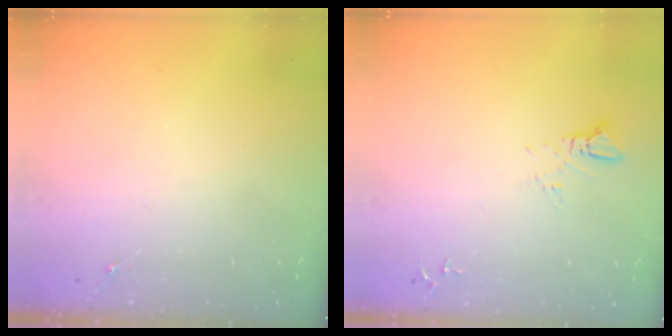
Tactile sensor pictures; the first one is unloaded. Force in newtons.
{"total": 3.8, "press": 3.8, "slide": 0.3}